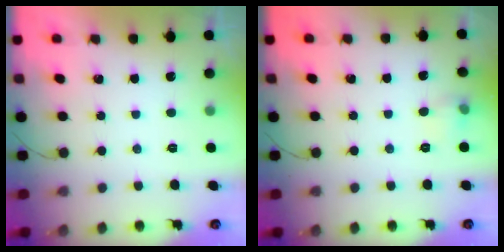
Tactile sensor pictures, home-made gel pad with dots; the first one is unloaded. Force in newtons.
{"total": 4.8, "press": 4.7, "slide": 1.2}